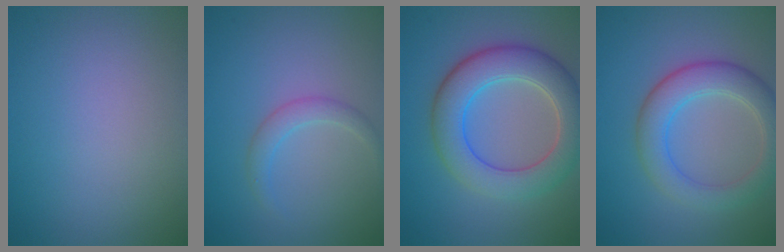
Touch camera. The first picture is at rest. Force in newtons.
{"total": 1.7, "press": 1.7, "slide": 0.1}
{"total": 7.1, "press": 7.1, "slide": 0.1}
{"total": 4.9, "press": 4.9, "slide": 0.0}